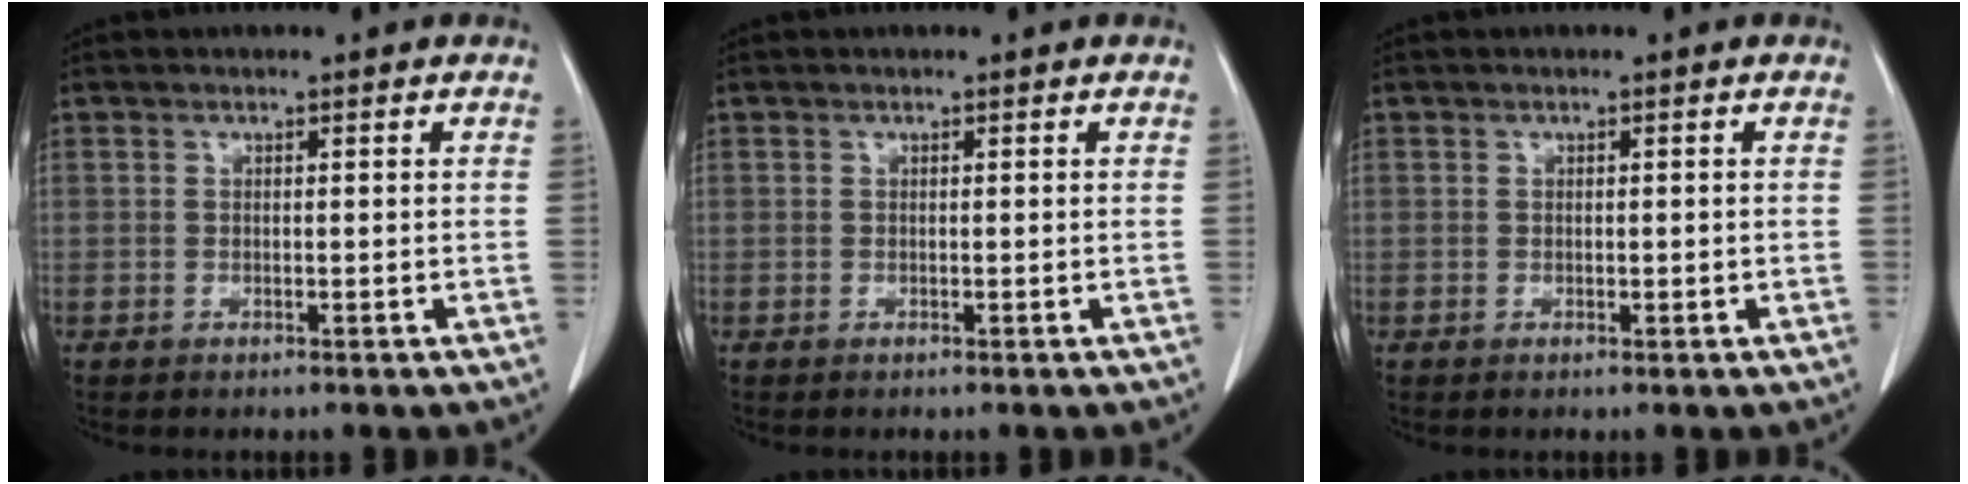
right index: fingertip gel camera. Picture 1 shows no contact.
{"total": 0.0}
{"total": 0.7, "force": [0.0, 0.4, 0.5], "torque": [-0.008, 0.000, 0.001]}